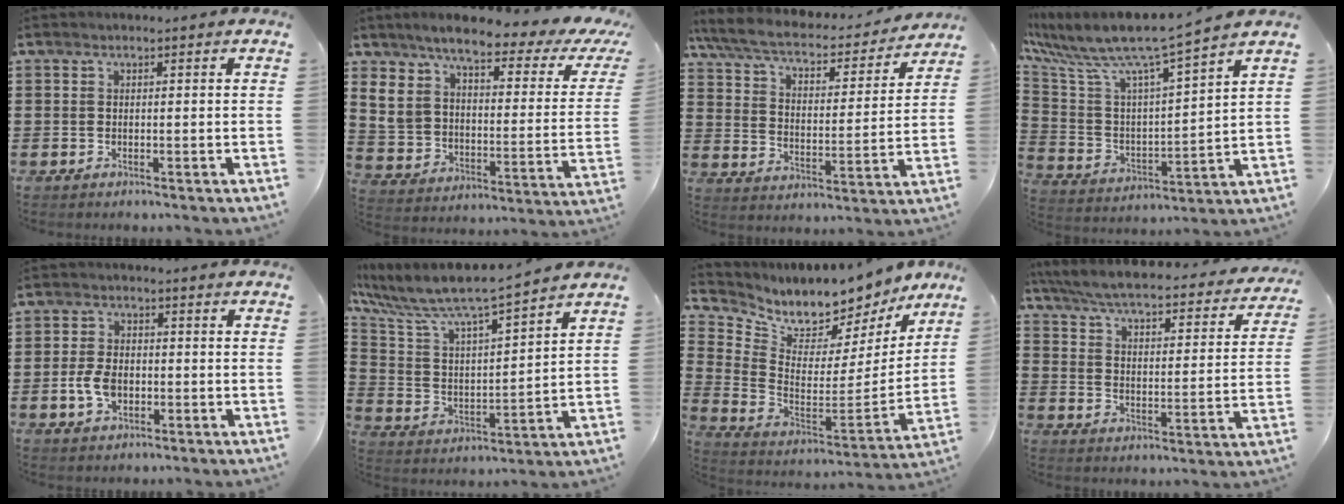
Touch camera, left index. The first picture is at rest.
{"total": 6.5, "force": [4.4, 2.1, 4.4], "torque": [-0.106, -0.025, 0.071]}
{"total": 6.1, "force": [5.3, 1.1, 2.8], "torque": [-0.078, -0.035, 0.086]}
{"total": 8.7, "force": [7.5, 0.4, 4.4], "torque": [-0.121, -0.056, 0.121]}
{"total": 4.9, "force": [-1.0, 3.1, 3.6], "torque": [-0.094, -0.003, -0.025]}
{"total": 7.5, "force": [7.0, 0.3, 2.7], "torque": [-0.089, -0.054, 0.112]}
{"total": 6.8, "force": [6.4, 2.2, 0.9], "torque": [-0.053, -0.065, 0.109]}
{"total": 5.4, "force": [5.1, -0.1, 1.9], "torque": [-0.065, -0.039, 0.081]}